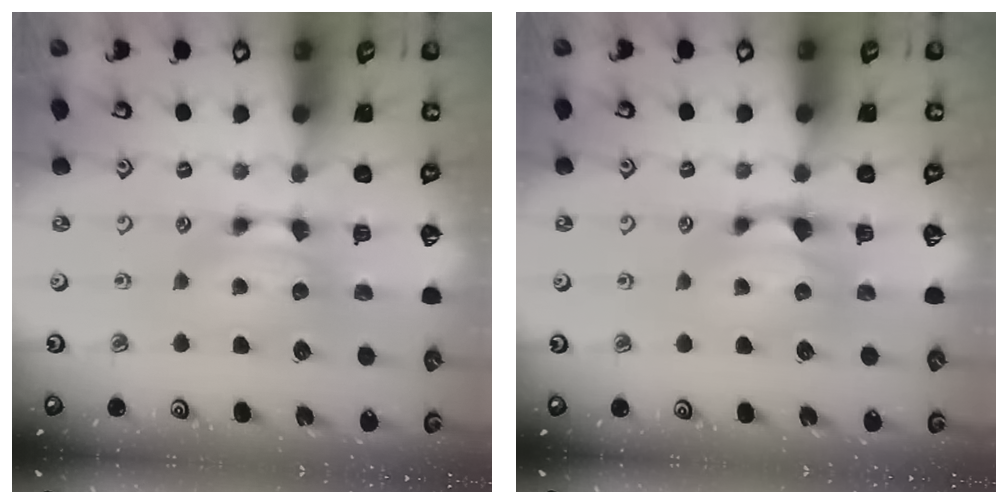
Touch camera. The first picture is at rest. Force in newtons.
{"total": 1.2, "press": 0.8, "slide": 0.9}